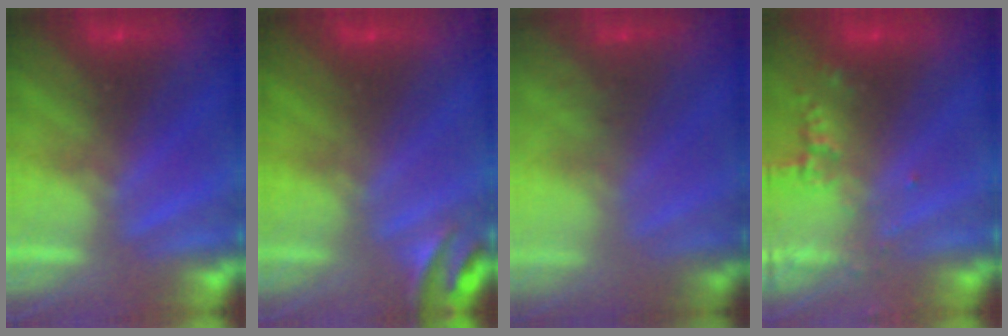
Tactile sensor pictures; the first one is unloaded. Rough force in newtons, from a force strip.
{"total": 2.7}
{"total": 7.7}
{"total": 2.4}